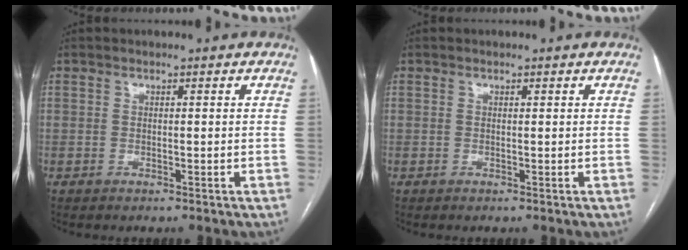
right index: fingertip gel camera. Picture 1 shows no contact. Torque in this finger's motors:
{"motor_torque": [0.02, -0.12, 0.00, 0.01]}